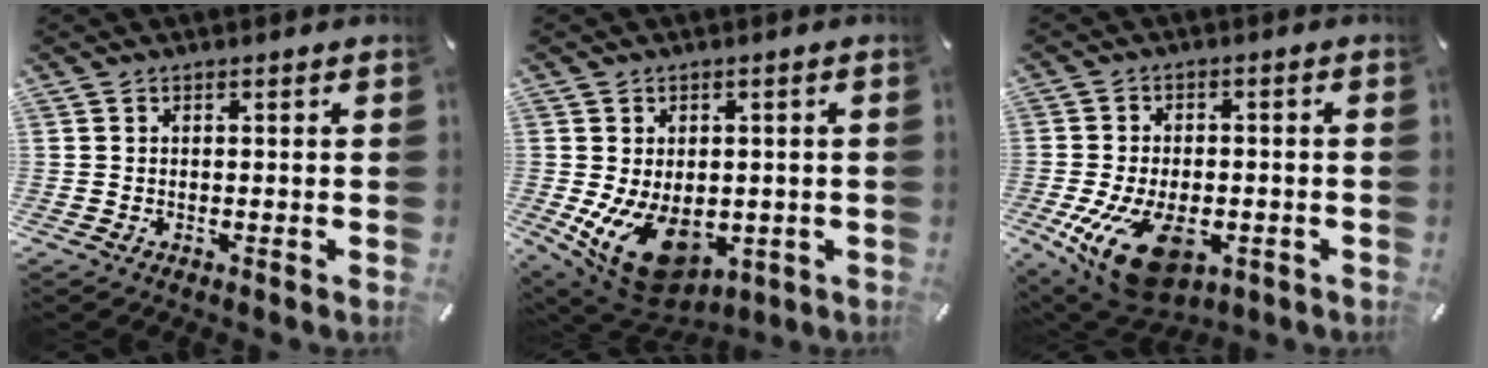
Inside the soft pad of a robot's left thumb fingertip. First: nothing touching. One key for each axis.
{"total": 14.1, "fx": -4.5, "fy": 9.3, "fz": 9.6, "tx": -0.162, "ty": 0.009, "tz": -0.068}
{"total": 14.9, "fx": -5.3, "fy": 8.6, "fz": 11.0, "tx": -0.219, "ty": 0.012, "tz": -0.083}